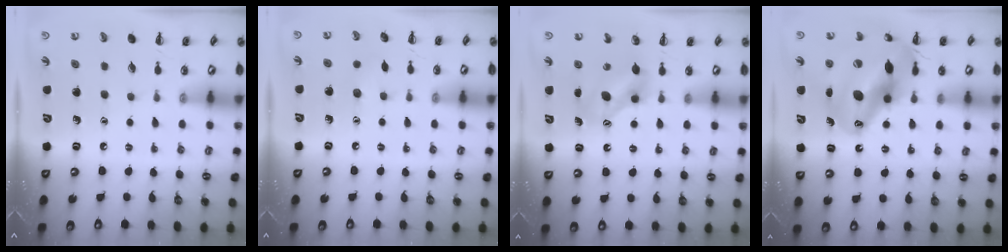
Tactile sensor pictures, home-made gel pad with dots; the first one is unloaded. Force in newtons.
{"total": 3.8, "press": 3.6, "slide": 1.0}
{"total": 7.1, "press": 7.1, "slide": 0.4}
{"total": 19.4, "press": 18.6, "slide": 5.4}